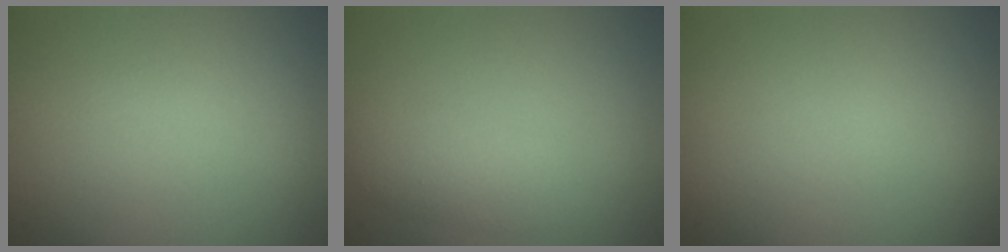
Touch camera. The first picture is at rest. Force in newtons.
{"total": 2.4, "press": 2.4, "slide": 0.1}
{"total": 0.0}